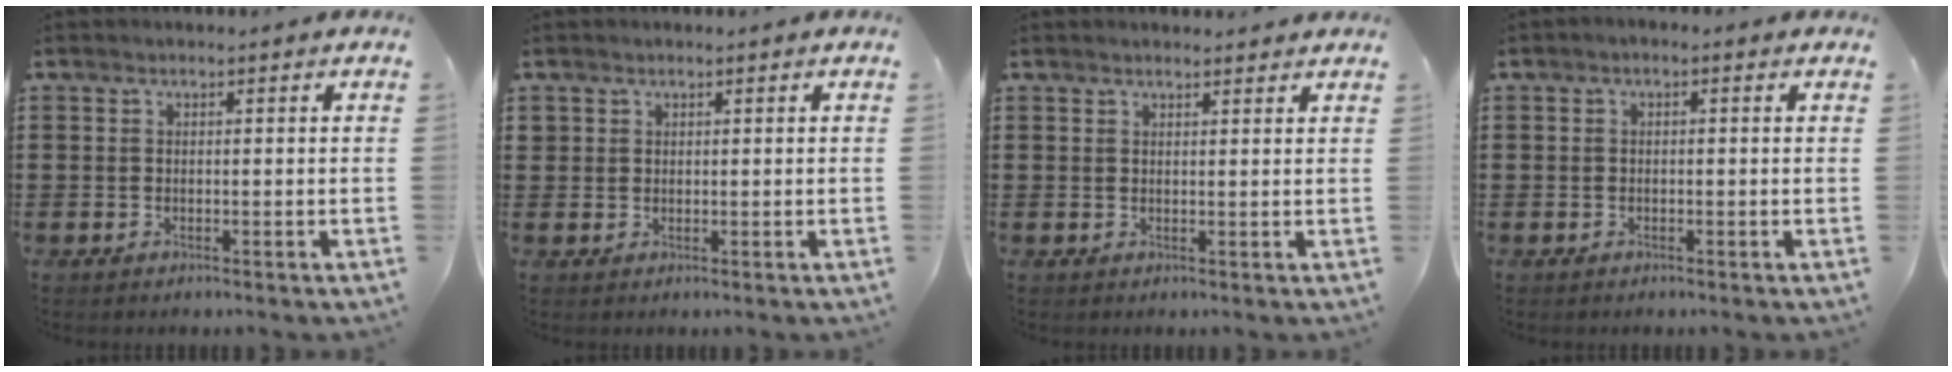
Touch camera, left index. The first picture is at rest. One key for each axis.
{"total": 1.2, "fx": 0.8, "fy": 0.9, "fz": 0.1, "tx": -0.005, "ty": 0.003, "tz": 0.016}
{"total": 1.5, "fx": 1.4, "fy": 0.1, "fz": 0.4, "tx": -0.010, "ty": 0.001, "tz": 0.027}
{"total": 0.7, "fx": -0.4, "fy": 0.3, "fz": 0.5, "tx": -0.010, "ty": -0.002, "tz": -0.007}